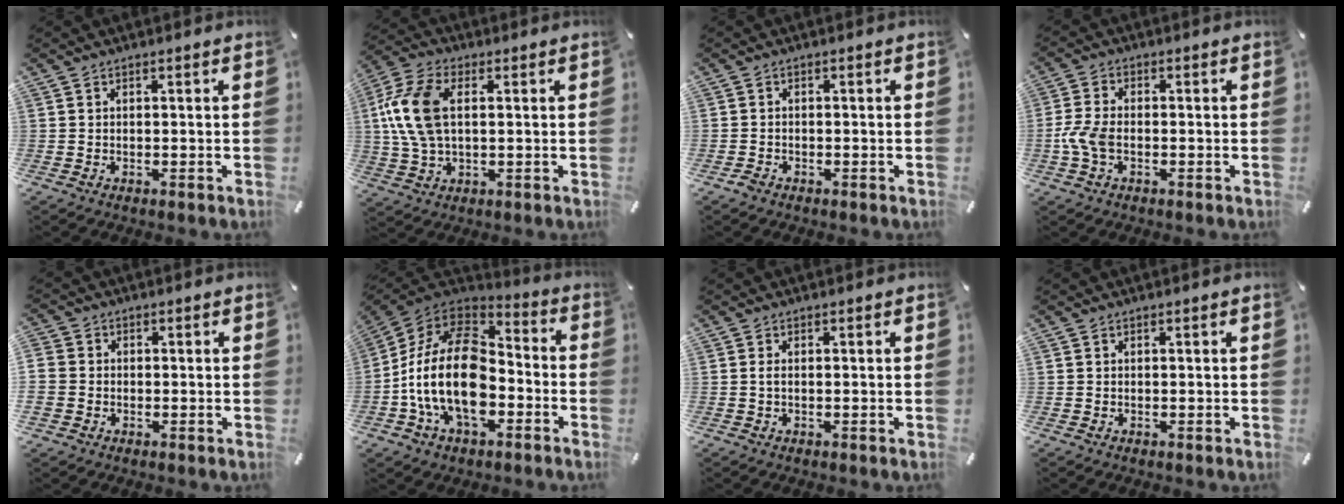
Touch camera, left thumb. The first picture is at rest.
{"total": 12.5, "force": [2.0, 7.5, 9.9], "torque": [-0.229, 0.002, 0.032]}
{"total": 1.0, "force": [-0.9, 0.4, 0.1], "torque": [0.000, 0.005, -0.019]}
{"total": 5.6, "force": [-1.5, 3.0, 4.4], "torque": [-0.098, 0.003, -0.030]}
{"total": 3.9, "force": [-0.8, 3.7, 0.9], "torque": [-0.021, 0.008, -0.014]}
{"total": 22.3, "force": [-4.9, 14.4, 16.4], "torque": [-0.320, 0.024, -0.083]}
{"total": 0.9, "force": [-0.1, 0.3, 0.9], "torque": [-0.017, 0.001, -0.003]}
{"total": 0.0}